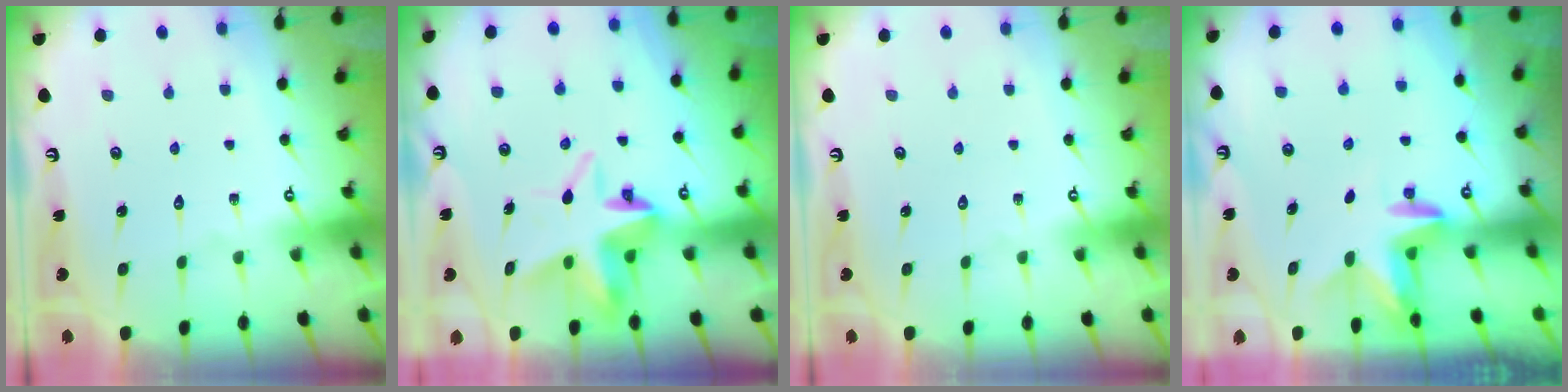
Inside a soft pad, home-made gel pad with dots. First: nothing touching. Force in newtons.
{"total": 7.7, "press": 7.6, "slide": 1.2}
{"total": 0.0}
{"total": 2.7, "press": 2.7, "slide": 0.2}